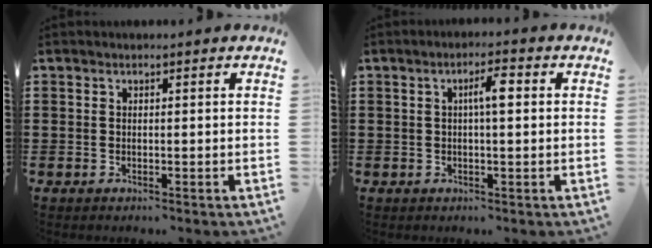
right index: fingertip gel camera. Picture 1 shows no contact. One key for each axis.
{"total": 3.5, "fx": 0.5, "fy": 0.8, "fz": 3.4, "tx": -0.057, "ty": 0.002, "tz": 0.003}